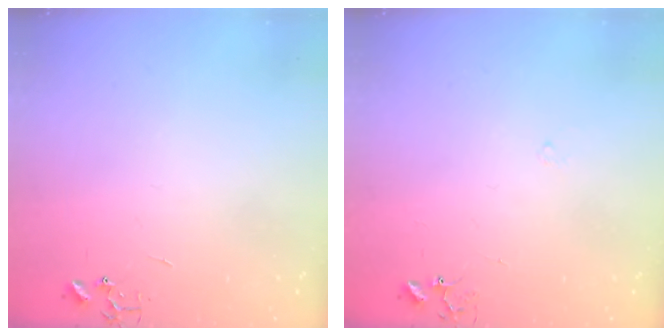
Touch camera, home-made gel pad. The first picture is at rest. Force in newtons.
{"total": 6.8, "press": 6.8, "slide": 0.5}